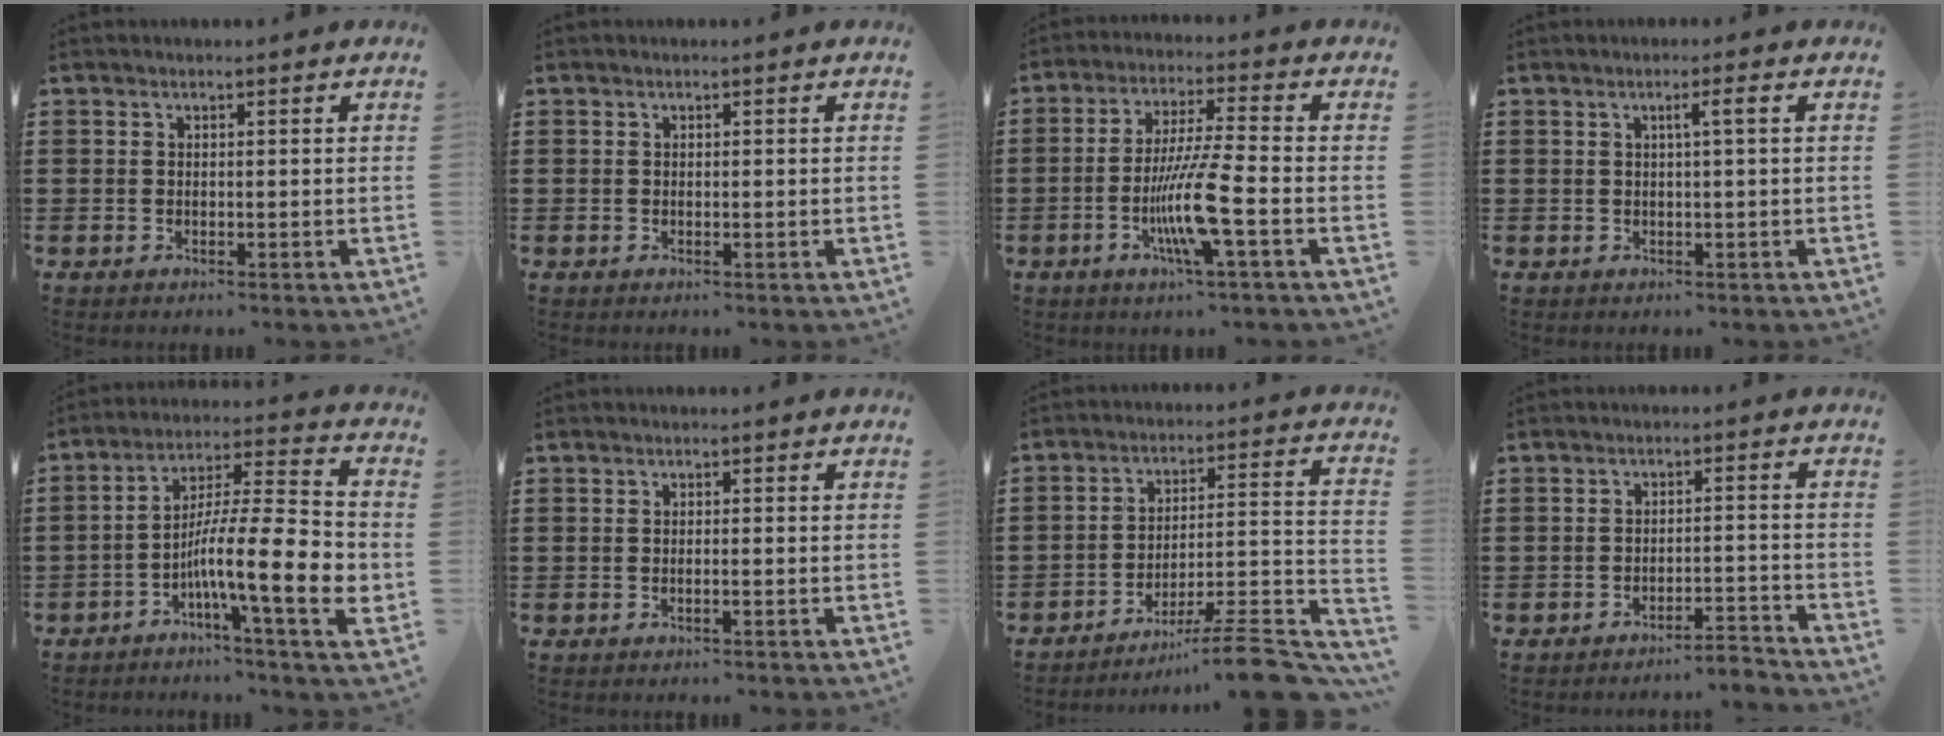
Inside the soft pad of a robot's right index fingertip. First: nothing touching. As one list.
[{"total": 0.0}, {"total": 9.8, "force": [-3.3, 0.6, 9.2], "torque": [-0.186, -0.015, -0.068]}, {"total": 2.2, "force": [0.3, -0.2, 2.2], "torque": [-0.037, -0.001, 0.002]}, {"total": 15.0, "force": [-4.2, 2.8, 14.1], "torque": [-0.256, -0.013, -0.075]}, {"total": 0.6, "force": [-0.2, -0.1, 0.5], "torque": [-0.009, -0.002, -0.005]}, {"total": 9.8, "force": [-8.4, 0.3, 5.1], "torque": [-0.067, 0.009, -0.165]}, {"total": 3.3, "force": [-3.2, -0.2, 0.8], "torque": [-0.016, -0.003, -0.068]}]